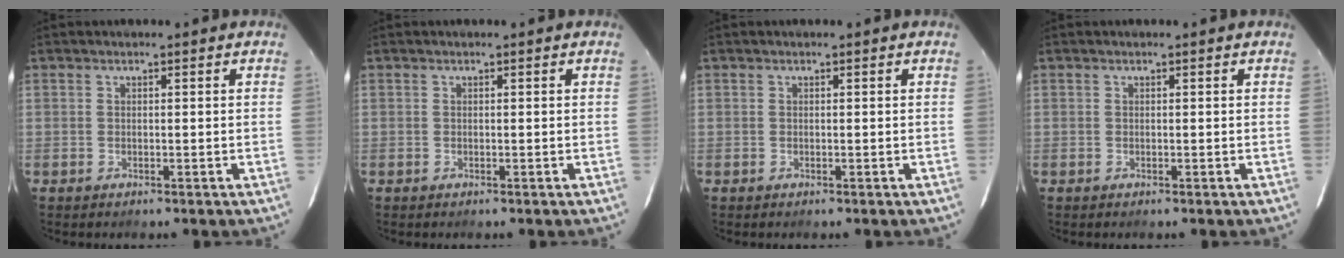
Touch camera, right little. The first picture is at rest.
{"total": 0.0}
{"total": 0.0}
{"total": 0.0}